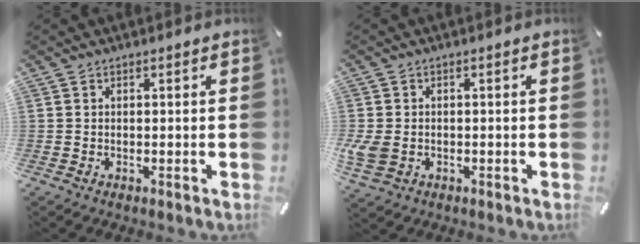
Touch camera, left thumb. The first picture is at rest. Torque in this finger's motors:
{"motor_torque": [0.79, 1.30, 0.18, 0.14, 0.26]}